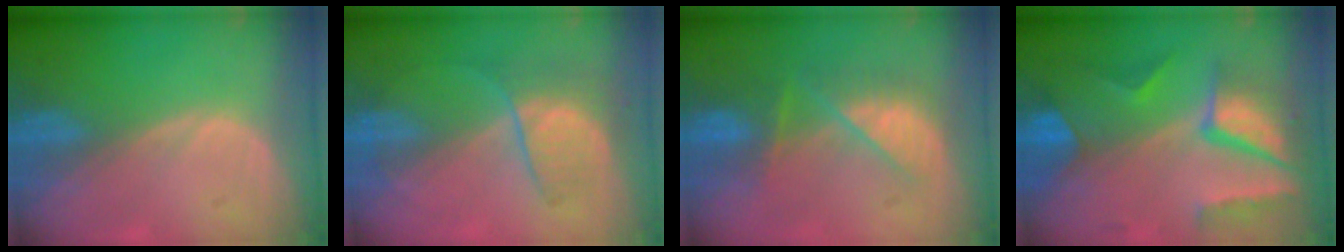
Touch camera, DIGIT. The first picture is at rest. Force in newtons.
{"total": 6.6, "press": 6.0, "slide": 2.8}
{"total": 7.2, "press": 7.0, "slide": 1.6}
{"total": 10.4, "press": 8.8, "slide": 5.5}